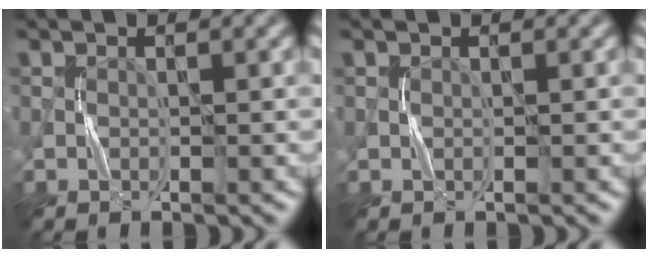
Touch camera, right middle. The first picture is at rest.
{"total": 0.0}